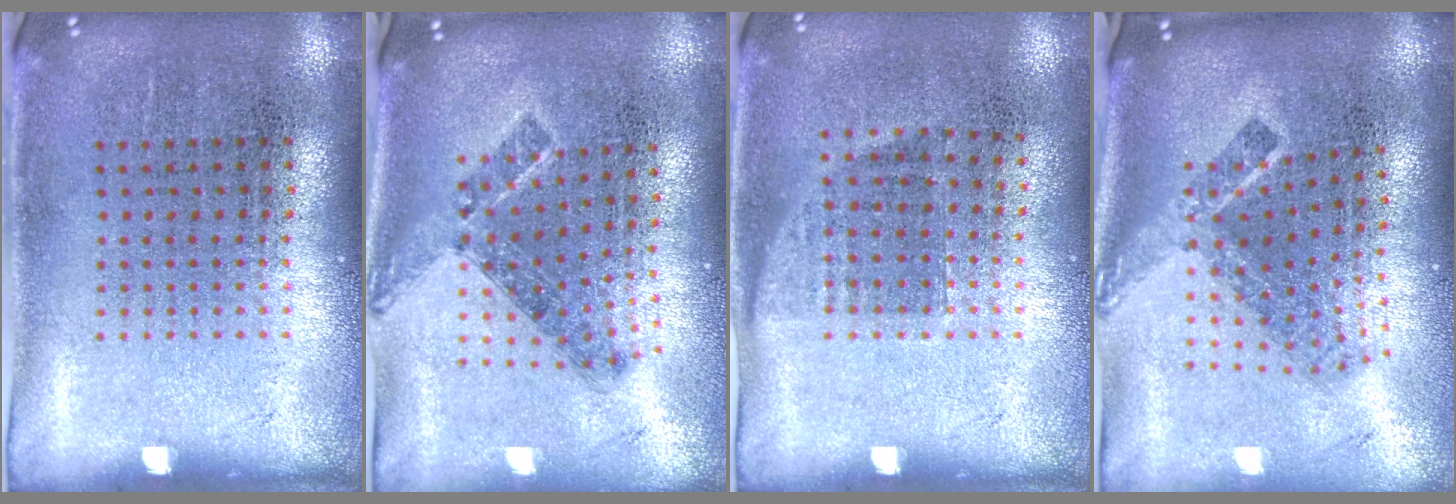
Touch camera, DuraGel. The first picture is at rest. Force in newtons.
{"total": 0.8, "press": 0.7, "slide": 0.4}
{"total": 0.8, "press": 0.7, "slide": 0.5}
{"total": 2.2, "press": 1.5, "slide": 1.7}